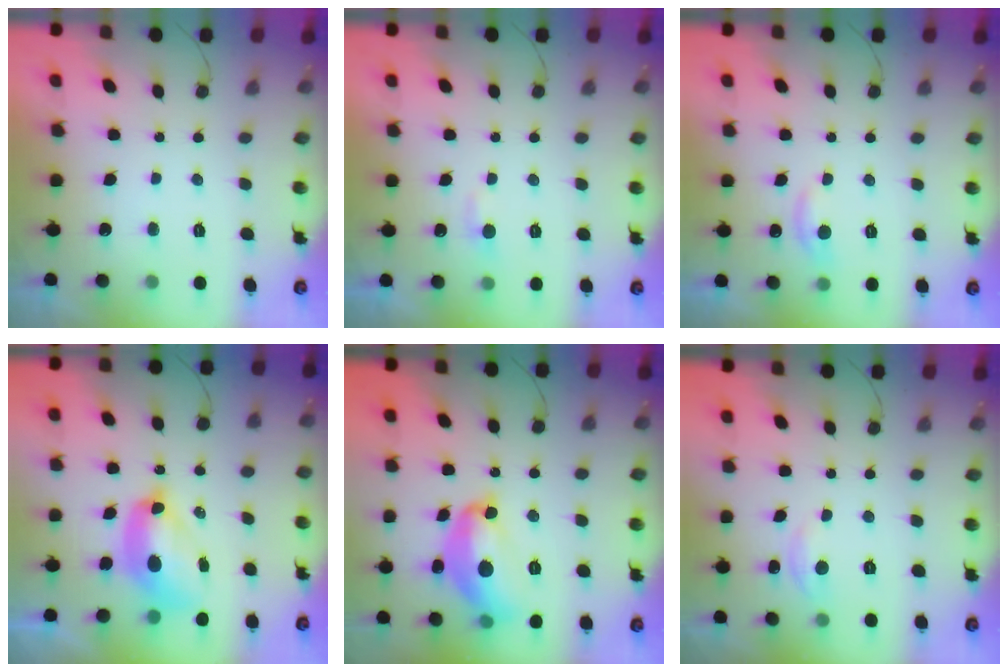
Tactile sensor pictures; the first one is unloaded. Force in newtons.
{"total": 3.7, "press": 3.6, "slide": 0.5}
{"total": 6.6, "press": 6.6, "slide": 0.8}
{"total": 10.7, "press": 10.6, "slide": 1.1}
{"total": 15.0, "press": 14.9, "slide": 0.9}
{"total": 2.7, "press": 2.7, "slide": 0.3}